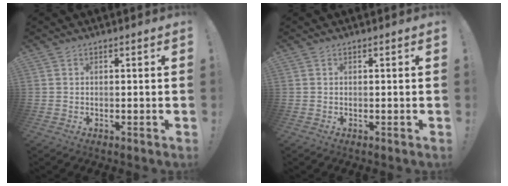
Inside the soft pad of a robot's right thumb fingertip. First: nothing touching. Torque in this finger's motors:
{"motor_torque": [0.00, 0.00, 0.00, 0.01, 0.01]}